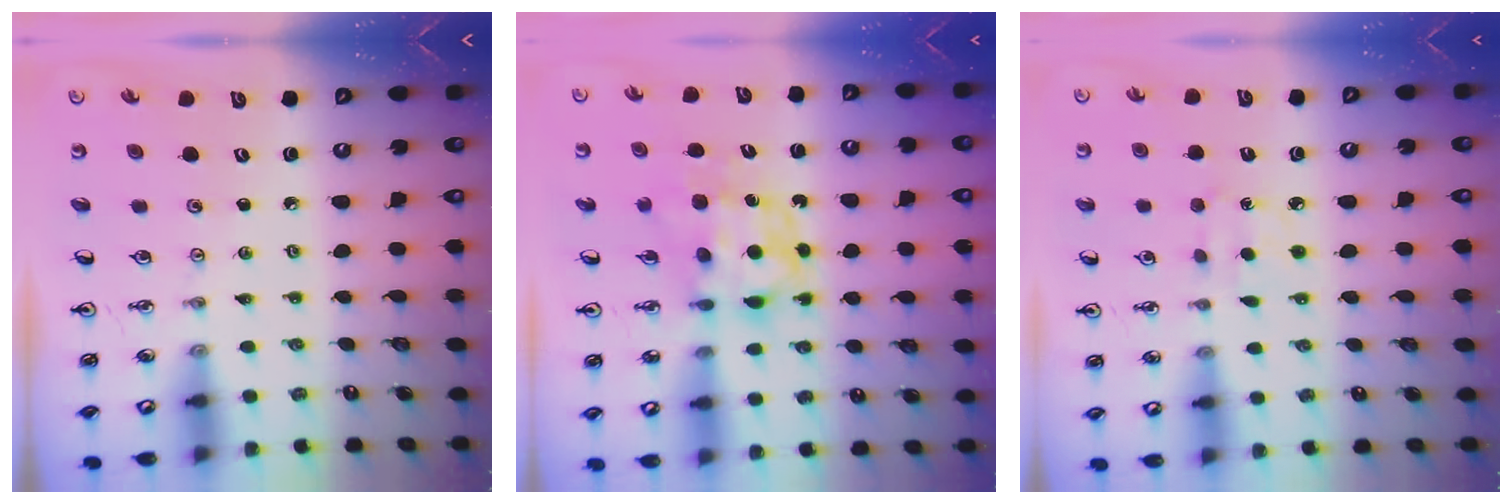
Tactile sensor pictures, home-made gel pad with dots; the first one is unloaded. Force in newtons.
{"total": 6.7, "press": 6.7, "slide": 0.2}
{"total": 4.3, "press": 4.3, "slide": 0.5}